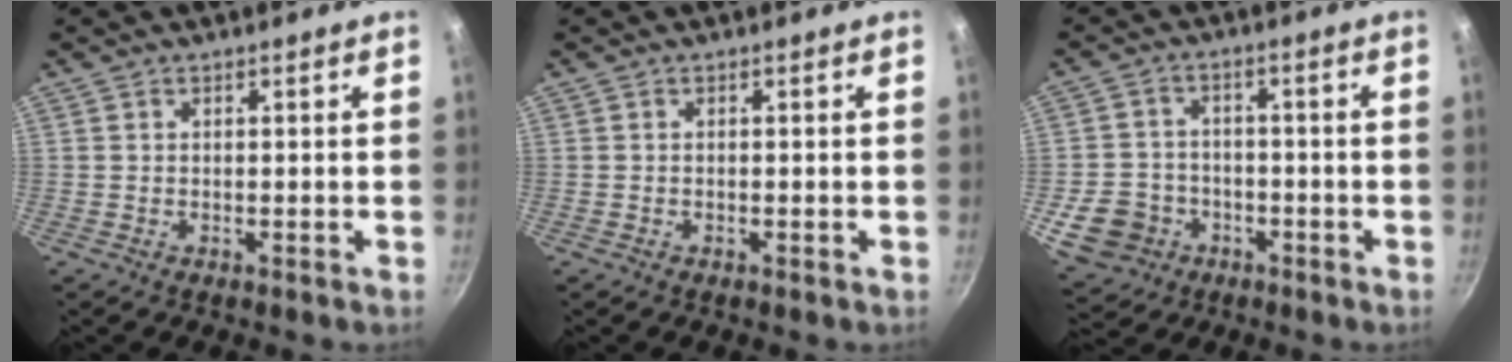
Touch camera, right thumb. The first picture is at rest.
{"total": 0.0}
{"total": 9.7, "force": [-3.9, 8.0, 3.8], "torque": [-0.052, 0.028, -0.061]}